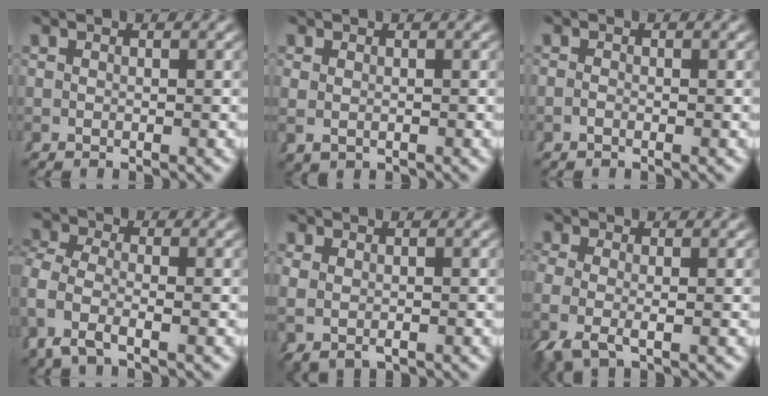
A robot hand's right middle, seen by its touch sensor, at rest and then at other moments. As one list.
[{"total": 1.1, "force": [0.0, 0.9, 0.7], "torque": [-0.024, -0.010, 0.013]}, {"total": 0.6, "force": [-0.5, -0.2, 0.0], "torque": [-0.003, -0.001, -0.012]}, {"total": 4.1, "force": [-0.9, 2.9, 2.8], "torque": [-0.090, -0.019, -0.014]}, {"total": 2.1, "force": [0.1, 1.6, 1.4], "torque": [-0.039, -0.013, 0.017]}, {"total": 3.3, "force": [-1.2, 1.7, 2.5], "torque": [-0.074, -0.022, -0.009]}]